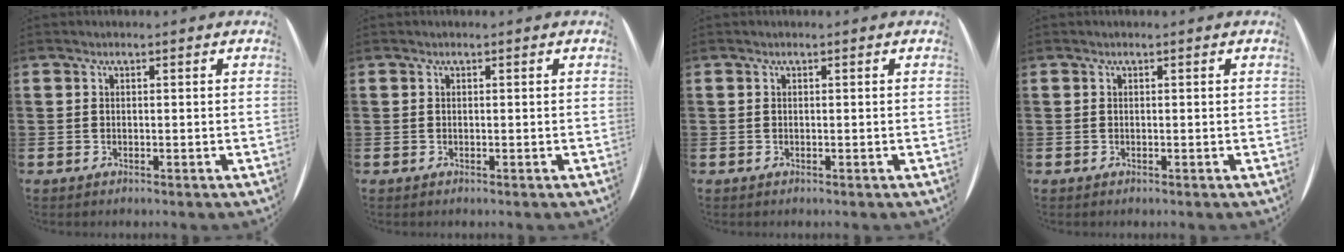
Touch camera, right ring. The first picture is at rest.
{"total": 0.0}
{"total": 0.0}
{"total": 0.0}